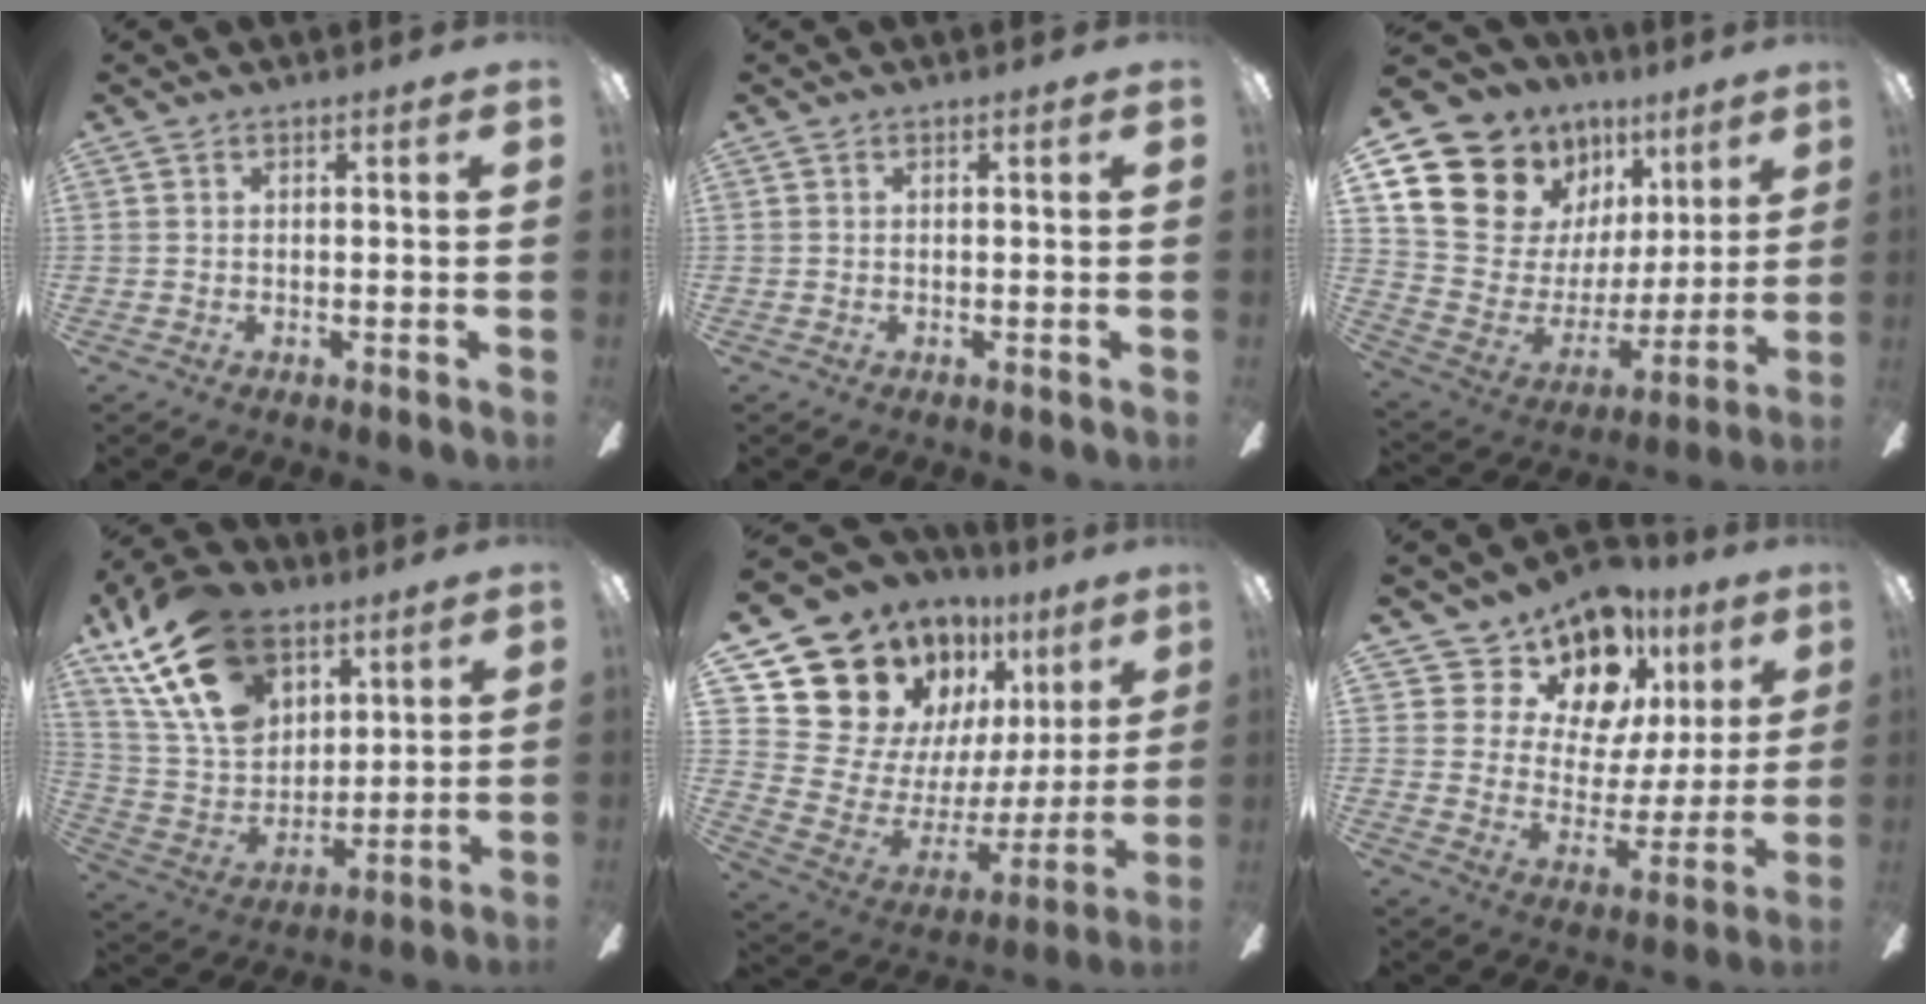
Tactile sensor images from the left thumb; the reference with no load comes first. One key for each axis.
{"total": 0.0}
{"total": 13.6, "fx": 8.9, "fy": 9.6, "fz": 3.9, "tx": -0.097, "ty": -0.071, "tz": 0.178}
{"total": 23.0, "fx": 13.2, "fy": 13.9, "fz": 12.7, "tx": -0.262, "ty": -0.054, "tz": 0.240}
{"total": 19.9, "fx": 14.1, "fy": 12.4, "fz": 6.4, "tx": -0.126, "ty": -0.115, "tz": 0.289}
{"total": 14.9, "fx": 10.9, "fy": 8.7, "fz": 5.3, "tx": -0.106, "ty": -0.074, "tz": 0.203}